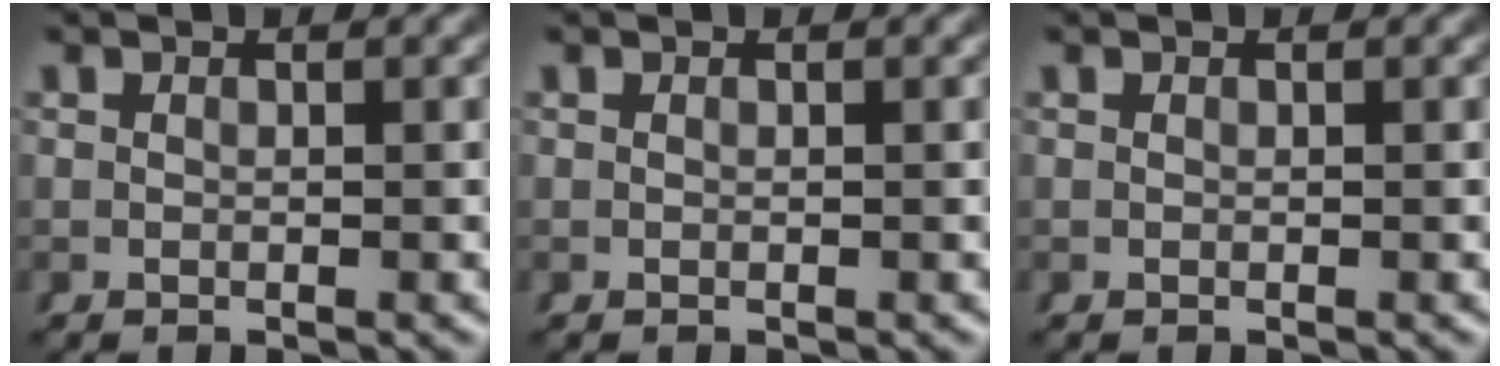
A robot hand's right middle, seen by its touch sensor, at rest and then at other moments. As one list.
[{"total": 0.0}, {"total": 0.0}]